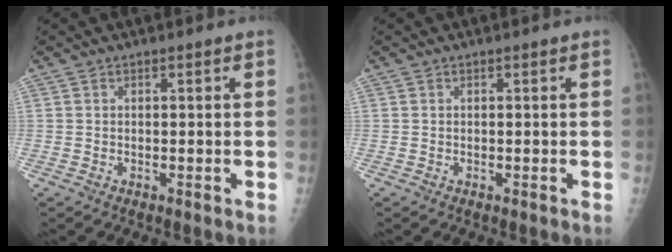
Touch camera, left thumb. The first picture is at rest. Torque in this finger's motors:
{"motor_torque": [0.00, 0.00, -0.01, -0.01, 0.00]}